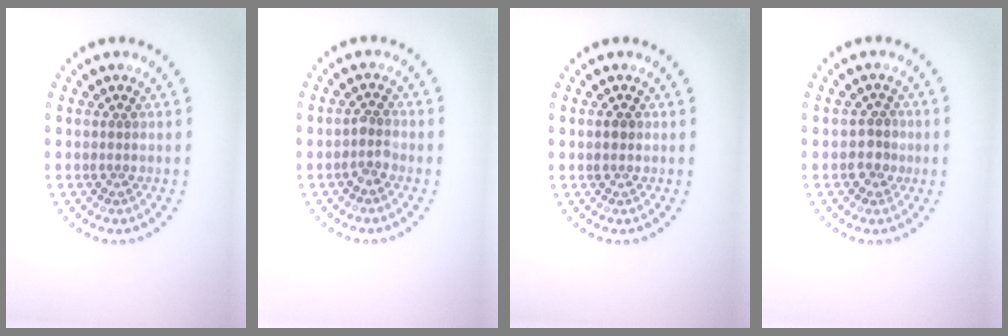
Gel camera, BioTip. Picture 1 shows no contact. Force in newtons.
{"total": 1.2, "press": 1.1, "slide": 0.5}
{"total": 1.2, "press": 1.2, "slide": 0.1}
{"total": 1.7, "press": 1.5, "slide": 0.8}